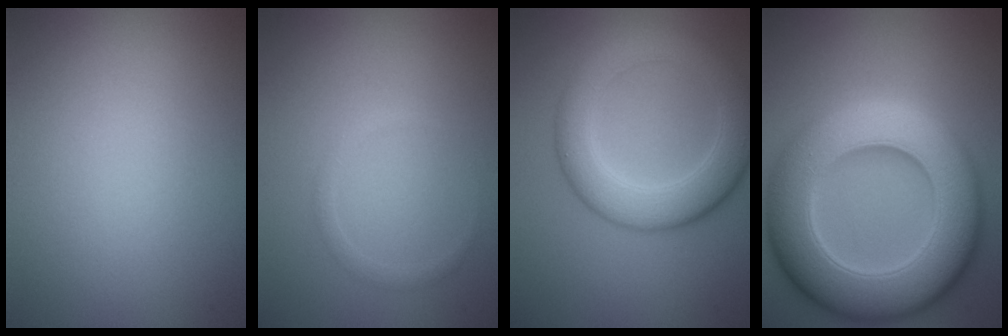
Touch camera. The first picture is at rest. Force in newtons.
{"total": 0.9, "press": 0.9, "slide": 0.1}
{"total": 5.9, "press": 5.9, "slide": 0.1}
{"total": 13.3, "press": 13.1, "slide": 2.1}